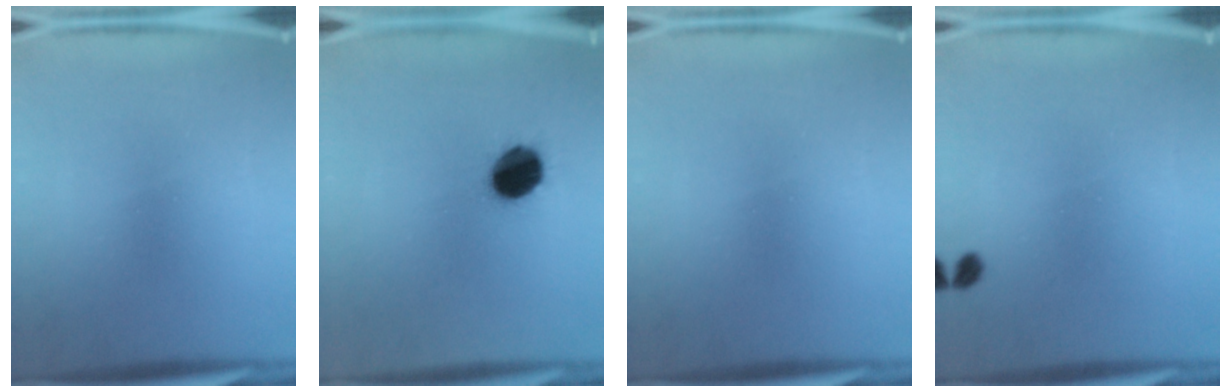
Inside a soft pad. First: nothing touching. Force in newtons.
{"total": 10.7}
{"total": 0.0}
{"total": 1.2}